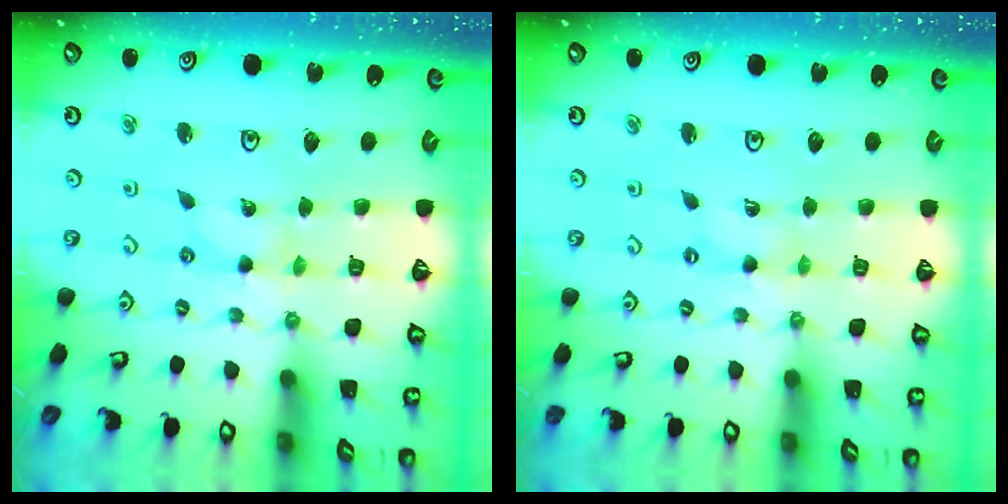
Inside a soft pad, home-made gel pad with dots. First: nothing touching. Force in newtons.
{"total": 0.0}